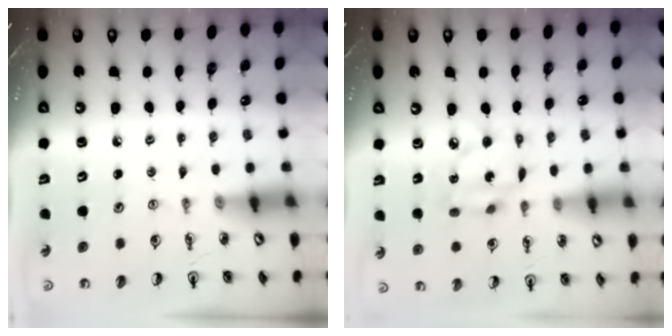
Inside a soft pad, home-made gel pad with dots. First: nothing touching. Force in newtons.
{"total": 9.5, "press": 9.5, "slide": 0.6}